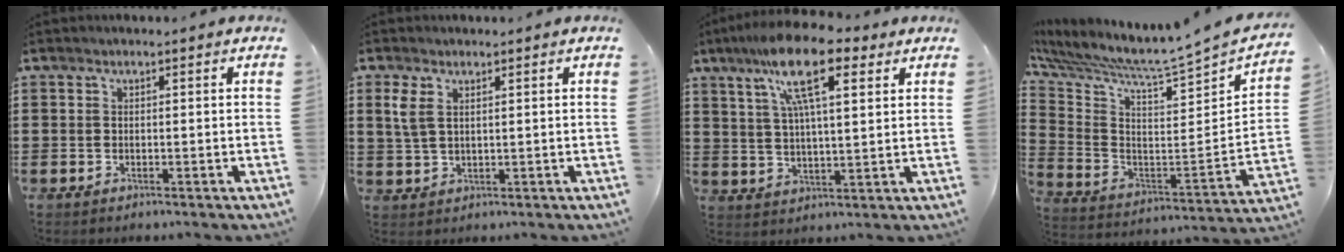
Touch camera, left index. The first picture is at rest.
{"total": 3.2, "force": [1.5, 1.6, 2.3], "torque": [-0.060, 0.004, 0.025]}
{"total": 13.4, "force": [7.9, 3.7, 10.2], "torque": [-0.200, -0.007, 0.134]}
{"total": 5.4, "force": [4.7, -0.7, 2.6], "torque": [-0.077, -0.065, 0.066]}